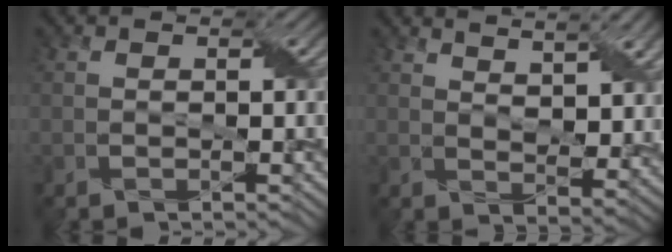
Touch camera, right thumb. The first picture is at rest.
{"total": 6.2, "force": [4.2, 2.1, 4.0], "torque": [-0.069, -0.008, 0.076]}